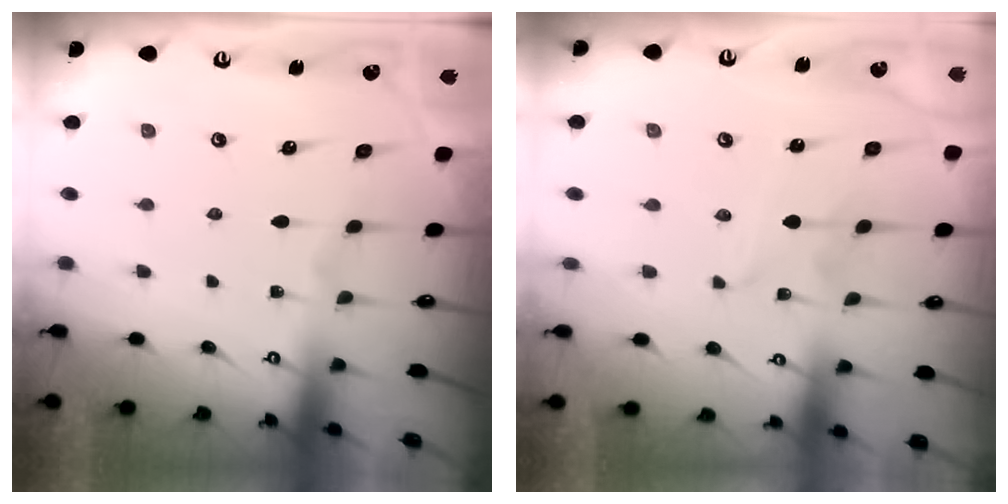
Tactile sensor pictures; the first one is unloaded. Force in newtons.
{"total": 1.7, "press": 1.7, "slide": 0.1}